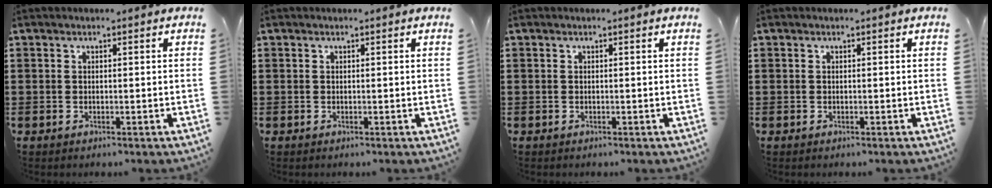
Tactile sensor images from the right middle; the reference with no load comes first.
{"total": 0.0}
{"total": 0.0}
{"total": 0.0}